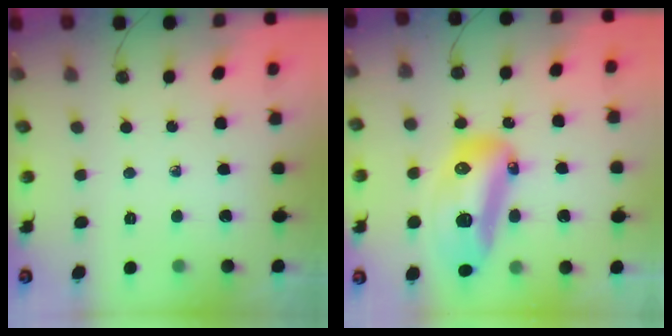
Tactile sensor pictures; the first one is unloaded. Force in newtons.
{"total": 19.0, "press": 18.8, "slide": 2.6}